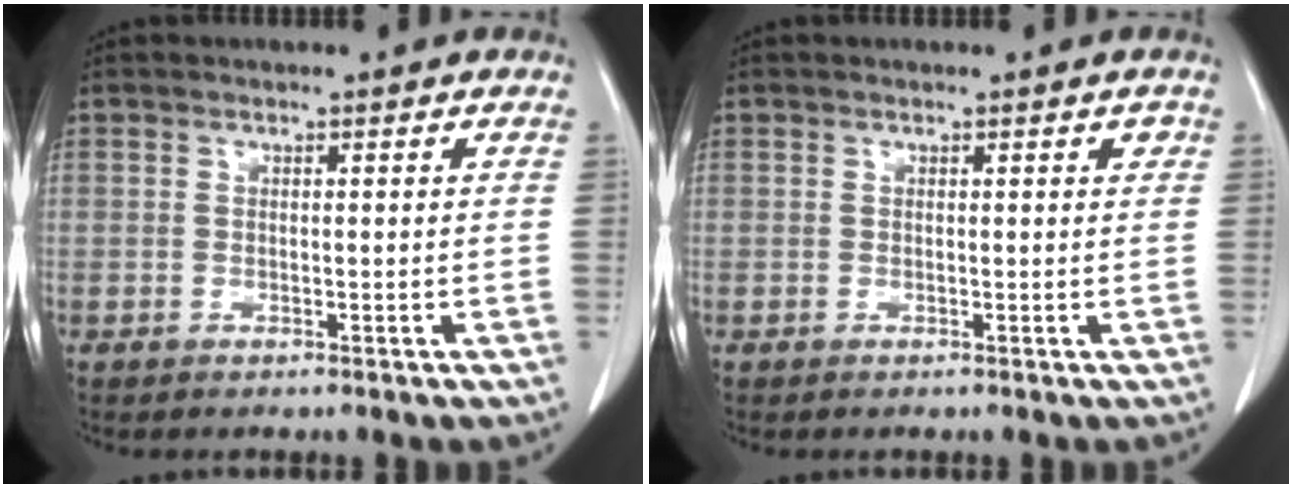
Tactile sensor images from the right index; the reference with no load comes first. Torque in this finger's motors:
{"motor_torque": [-0.02, 0.05, -0.01, 0.00]}